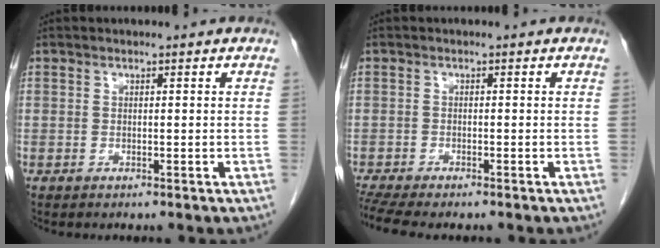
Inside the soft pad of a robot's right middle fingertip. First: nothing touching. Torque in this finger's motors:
{"motor_torque": [0.66, -0.57, 0.06, 0.05]}